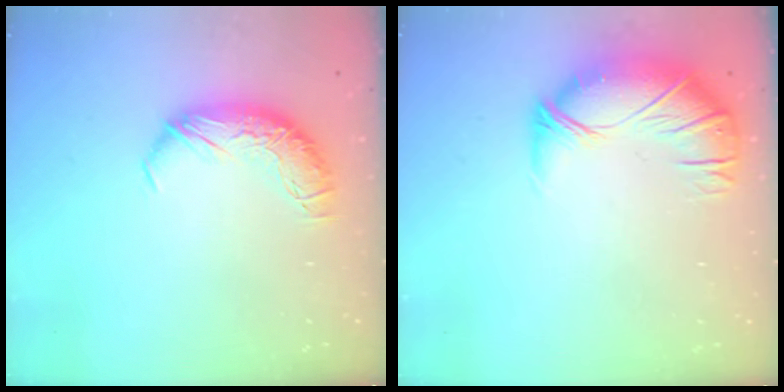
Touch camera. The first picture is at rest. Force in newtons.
{"total": 2.6, "press": 1.0, "slide": 2.4}